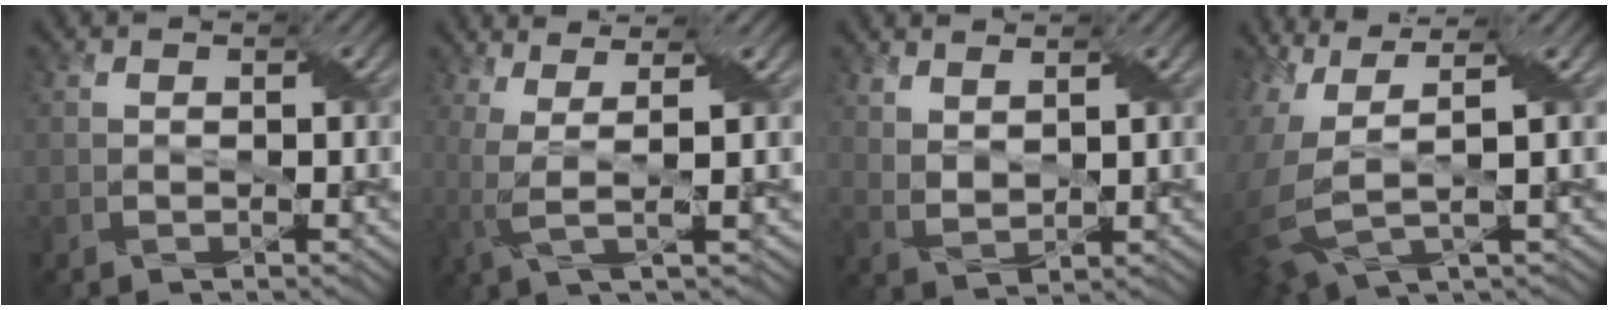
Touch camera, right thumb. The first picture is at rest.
{"total": 4.2, "force": [1.4, 0.4, 4.0], "torque": [-0.101, 0.008, 0.031]}
{"total": 3.2, "force": [2.6, 1.0, 1.6], "torque": [-0.038, -0.007, 0.058]}
{"total": 10.4, "force": [0.3, 5.1, 9.0], "torque": [-0.255, -0.018, 0.014]}